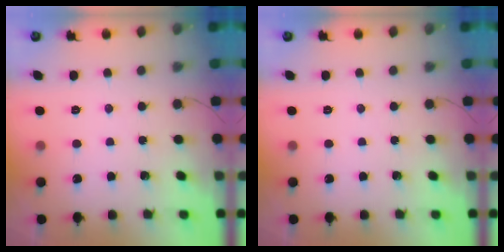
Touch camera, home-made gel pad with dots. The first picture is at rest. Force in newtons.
{"total": 0.0}